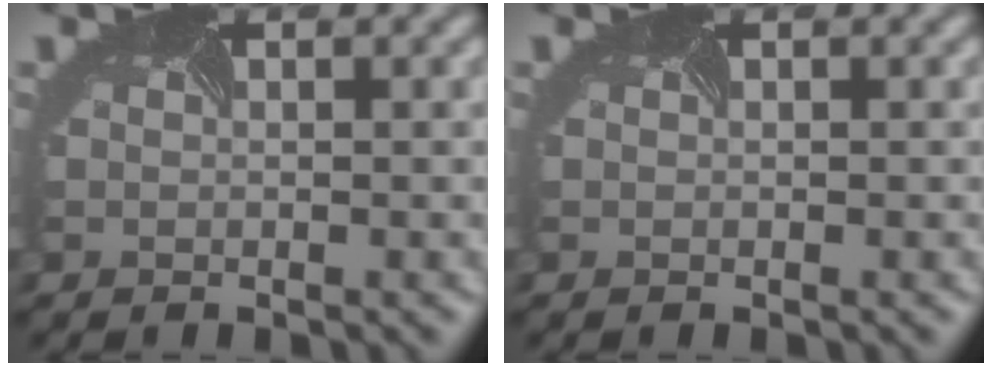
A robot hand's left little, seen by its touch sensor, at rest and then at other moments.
{"total": 0.0}